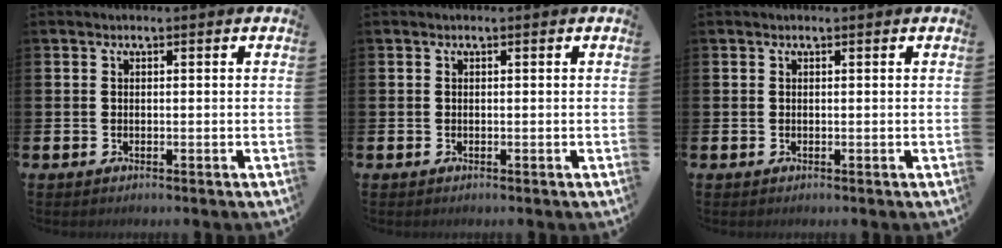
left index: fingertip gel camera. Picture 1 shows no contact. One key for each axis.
{"total": 0.0}
{"total": 0.0}